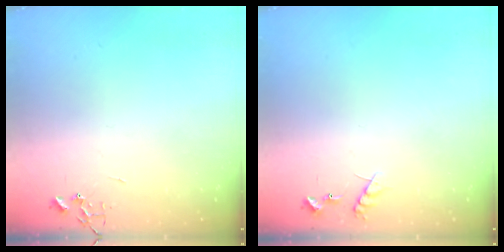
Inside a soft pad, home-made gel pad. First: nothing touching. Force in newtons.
{"total": 6.7, "press": 6.7, "slide": 0.4}